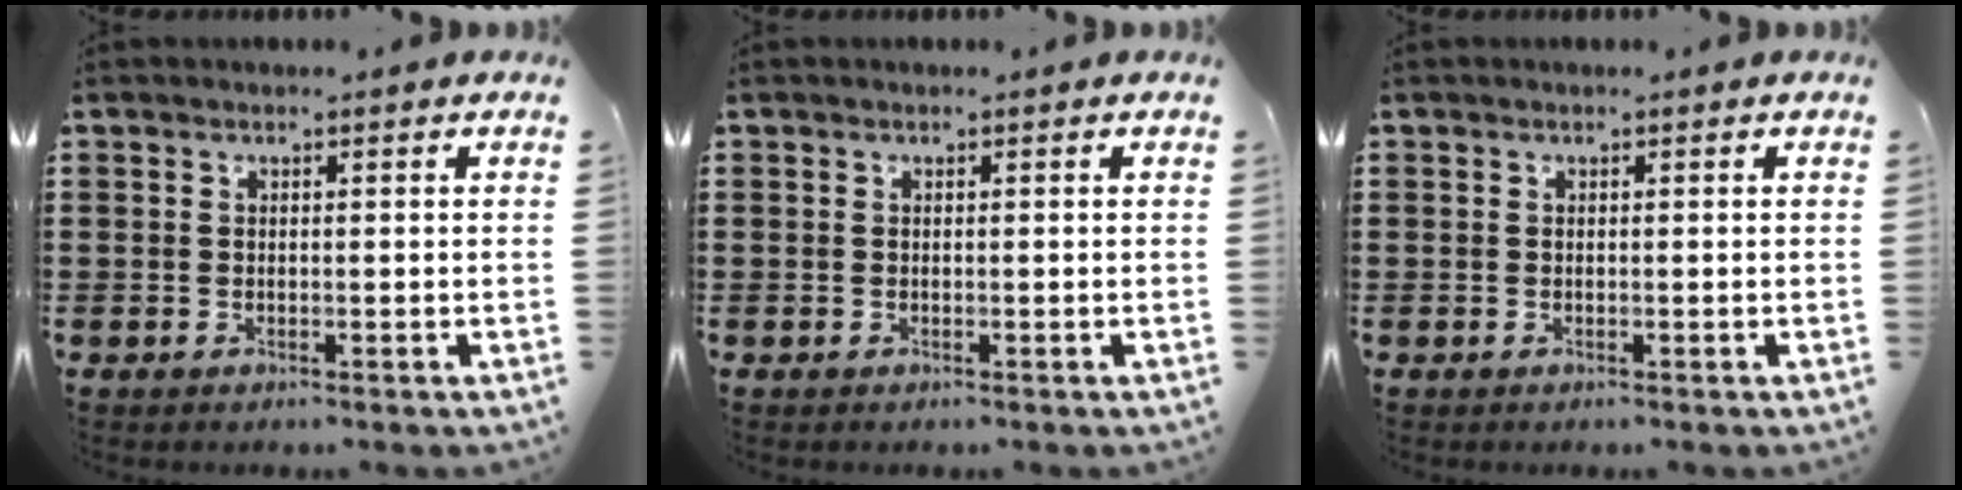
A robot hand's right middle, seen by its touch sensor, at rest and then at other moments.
{"total": 0.0}
{"total": 0.0}